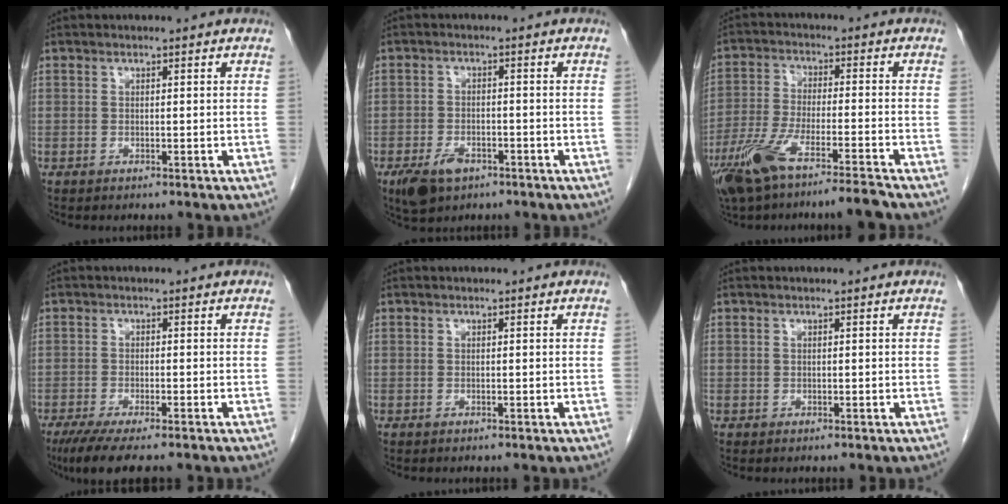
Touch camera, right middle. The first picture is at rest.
{"total": 5.3, "force": [-3.1, 2.8, 3.3], "torque": [-0.064, -0.004, -0.048]}
{"total": 11.0, "force": [-7.9, 0.6, 7.6], "torque": [-0.149, -0.022, -0.144]}
{"total": 7.4, "force": [-5.8, 1.0, 4.6], "torque": [-0.071, -0.017, -0.091]}
{"total": 0.0}
{"total": 0.0}